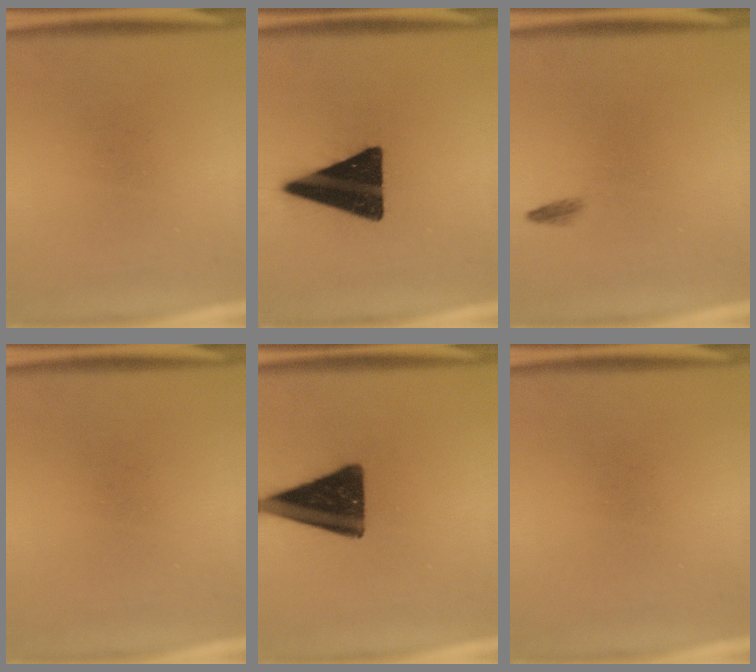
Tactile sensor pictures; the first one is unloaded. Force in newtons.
{"total": 17.9}
{"total": 0.7}
{"total": 0.0}
{"total": 15.2}
{"total": 0.0}